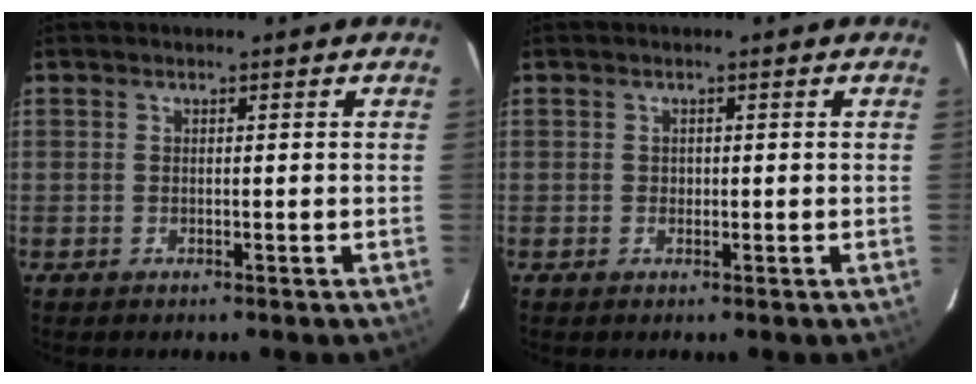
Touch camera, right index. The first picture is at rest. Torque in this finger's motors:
{"motor_torque": [0.14, -0.01, 0.04, 0.01]}